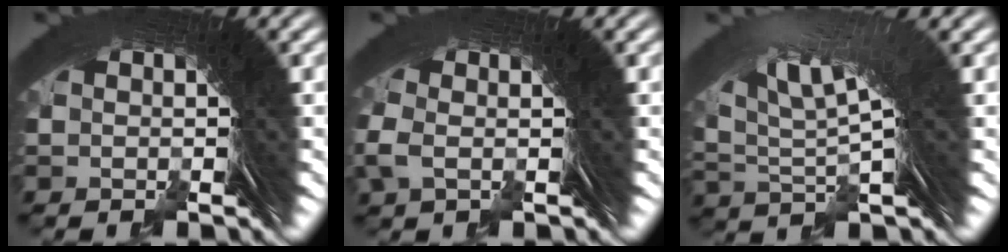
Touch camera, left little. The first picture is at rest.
{"total": 1.5, "force": [0.2, 0.4, 1.5], "torque": [-0.030, 0.001, 0.004]}
{"total": 6.1, "force": [3.1, 1.6, 5.0], "torque": [-0.082, 0.014, 0.054]}